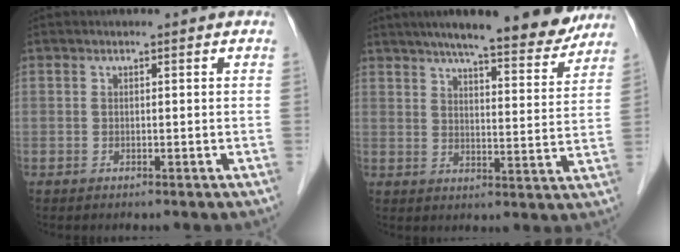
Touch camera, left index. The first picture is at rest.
{"total": 17.7, "force": [15.0, 2.7, 9.0], "torque": [-0.126, 0.004, 0.198]}